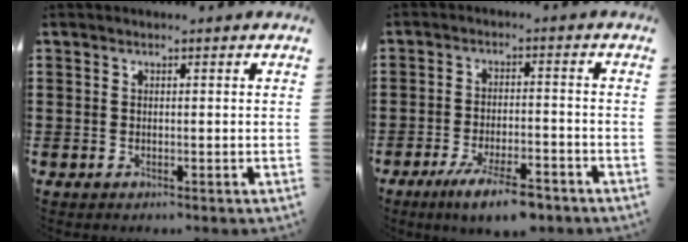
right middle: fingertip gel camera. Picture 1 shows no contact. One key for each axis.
{"total": 6.6, "fx": -4.8, "fy": 1.2, "fz": 4.4, "tx": -0.078, "ty": -0.002, "tz": -0.085}